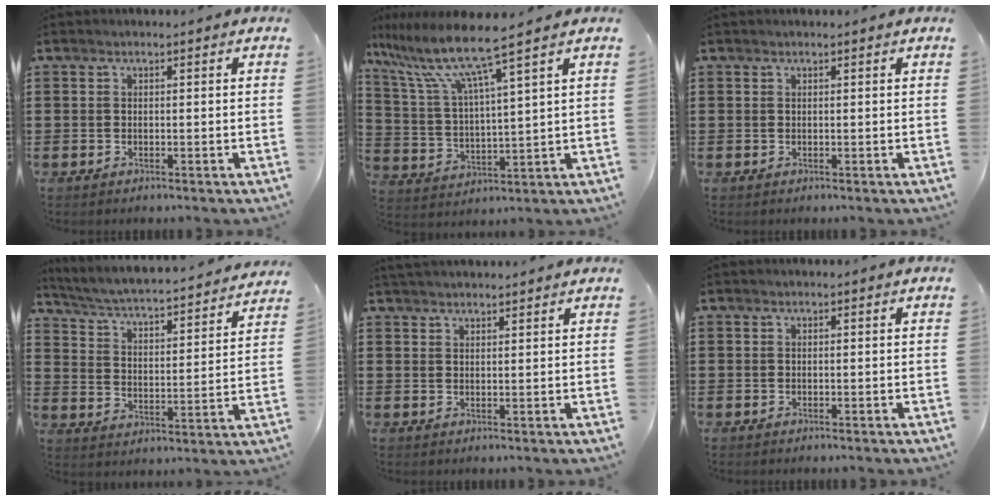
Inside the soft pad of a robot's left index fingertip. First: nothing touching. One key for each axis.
{"total": 9.9, "fx": 7.6, "fy": -0.1, "fz": 6.4, "tx": -0.154, "ty": -0.046, "tz": 0.124}
{"total": 0.0}
{"total": 3.4, "fx": 3.2, "fy": -0.2, "fz": 1.2, "tx": -0.044, "ty": -0.035, "tz": 0.042}
{"total": 1.8, "fx": 1.8, "fy": 0.1, "fz": 0.2, "tx": -0.008, "ty": 0.002, "tz": 0.034}
{"total": 0.0}